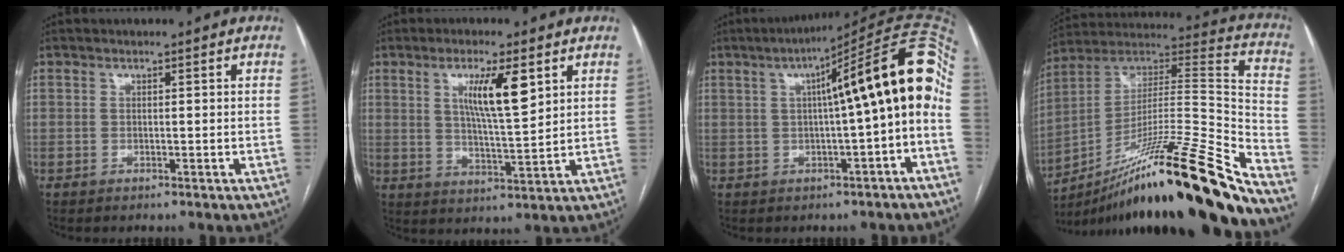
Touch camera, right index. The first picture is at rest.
{"total": 8.2, "force": [3.4, 0.9, 7.4], "torque": [-0.133, -0.006, 0.062]}
{"total": 16.0, "force": [1.3, 0.4, 16.0], "torque": [-0.219, 0.046, 0.014]}
{"total": 31.0, "force": [-21.7, 0.6, 22.1], "torque": [-0.285, 0.002, -0.363]}